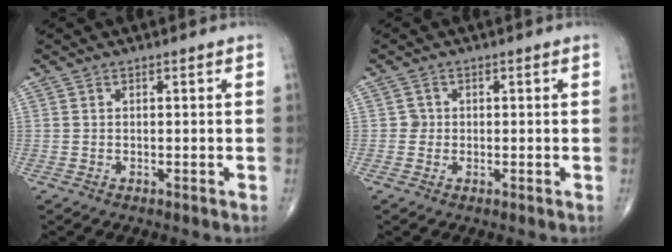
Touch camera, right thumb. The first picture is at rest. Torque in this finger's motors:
{"motor_torque": [-0.05, 0.23, 0.21, 0.19, -0.03]}